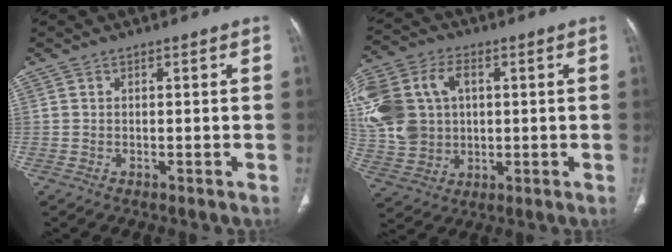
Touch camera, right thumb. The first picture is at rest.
{"total": 18.9, "force": [3.0, 14.5, 11.8], "torque": [-0.267, 0.020, 0.065]}